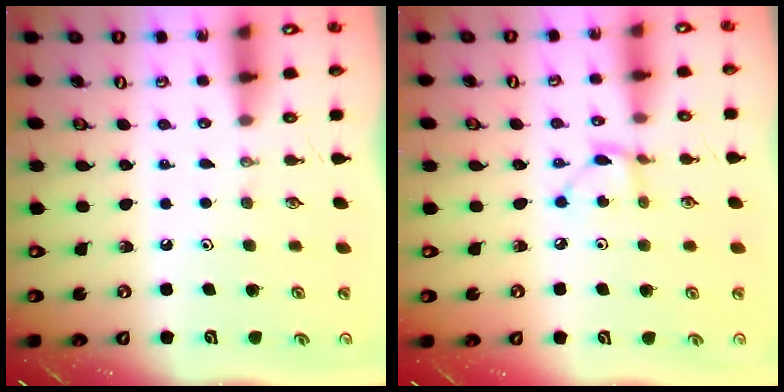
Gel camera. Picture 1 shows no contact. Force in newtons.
{"total": 2.9, "press": 2.9, "slide": 0.1}